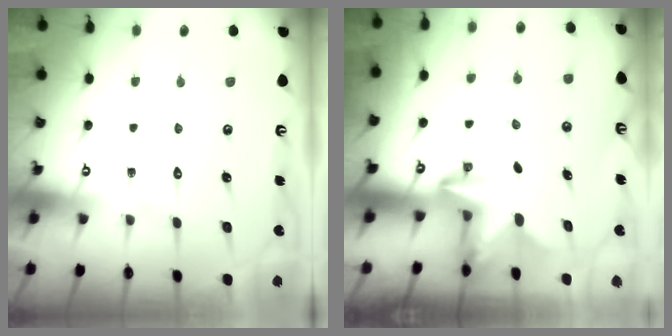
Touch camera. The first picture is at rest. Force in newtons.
{"total": 3.0, "press": 2.9, "slide": 0.6}